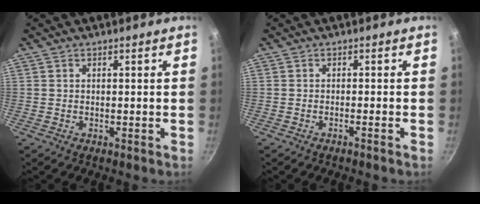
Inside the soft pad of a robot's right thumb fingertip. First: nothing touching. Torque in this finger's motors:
{"motor_torque": [-0.22, 0.10, 0.15, 0.03, 0.01]}